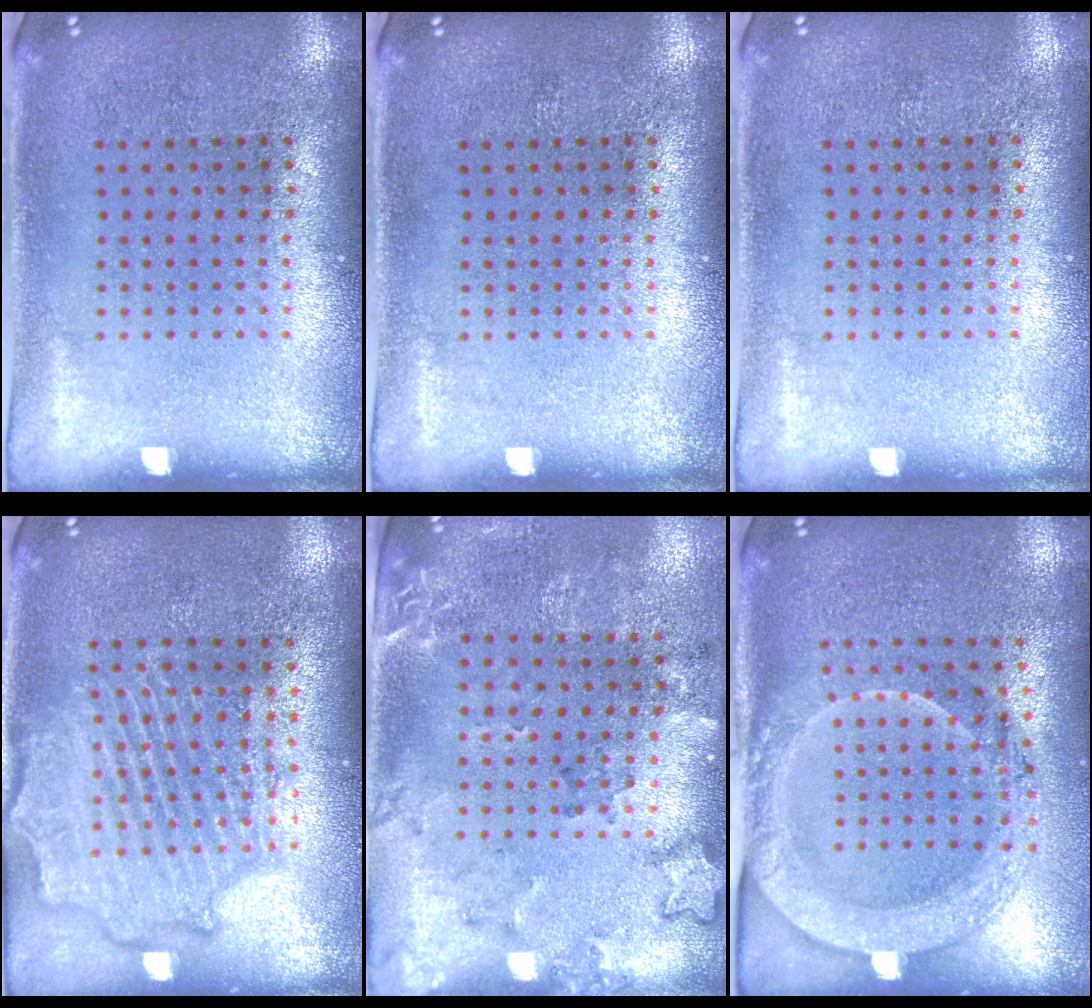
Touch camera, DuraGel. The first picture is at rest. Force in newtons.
{"total": 0.0}
{"total": 0.0}
{"total": 2.2, "press": 2.2, "slide": 0.6}
{"total": 1.9, "press": 1.5, "slide": 1.1}
{"total": 2.0, "press": 2.0, "slide": 0.5}